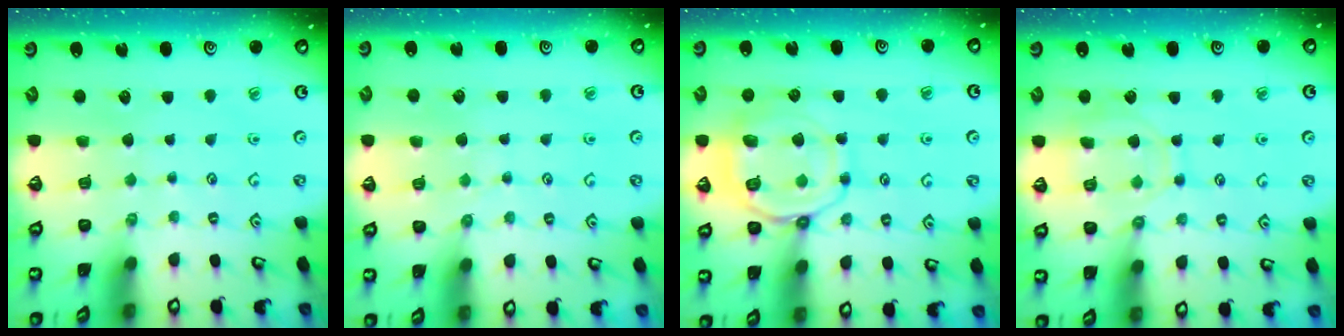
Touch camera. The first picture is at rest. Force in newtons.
{"total": 5.8, "press": 5.8, "slide": 0.8}
{"total": 12.3, "press": 12.3, "slide": 1.4}
{"total": 10.8, "press": 10.7, "slide": 1.0}